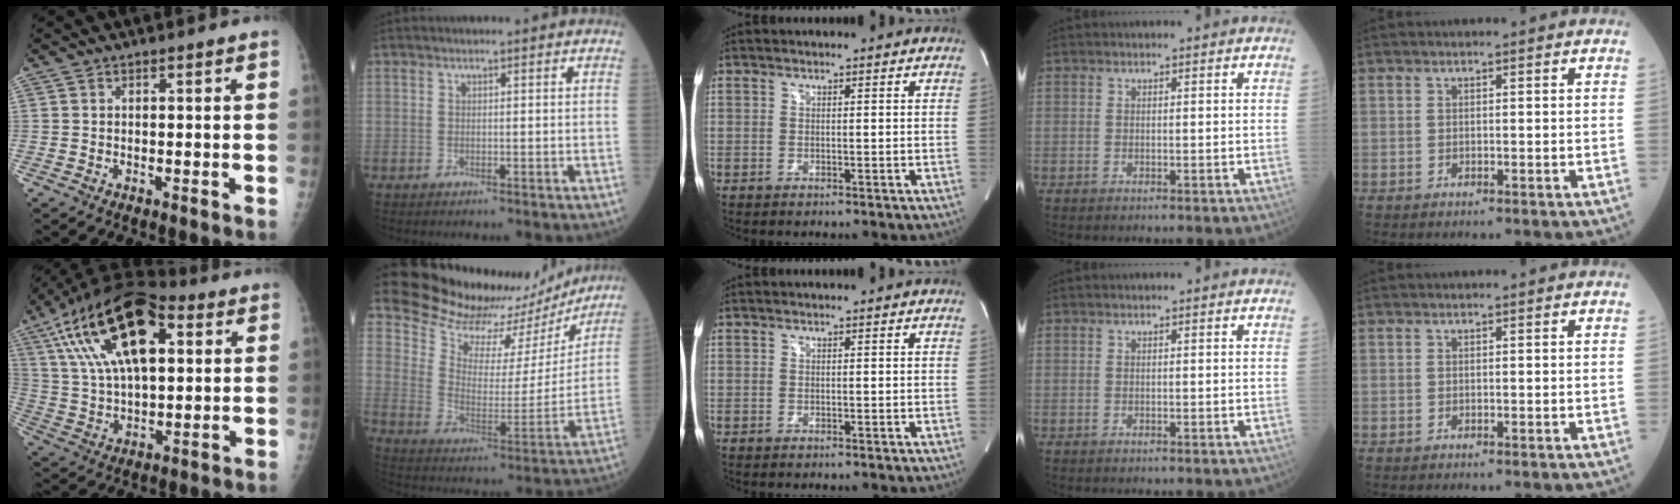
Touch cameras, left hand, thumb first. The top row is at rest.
{"thumb": {"total": 22.6, "force": [8.1, 11.1, 17.9], "torque": [-0.310, 0.005, 0.141]}, "index": {"total": 20.1, "force": [18.9, 5.1, 4.6], "torque": [-0.071, -0.032, 0.262]}}